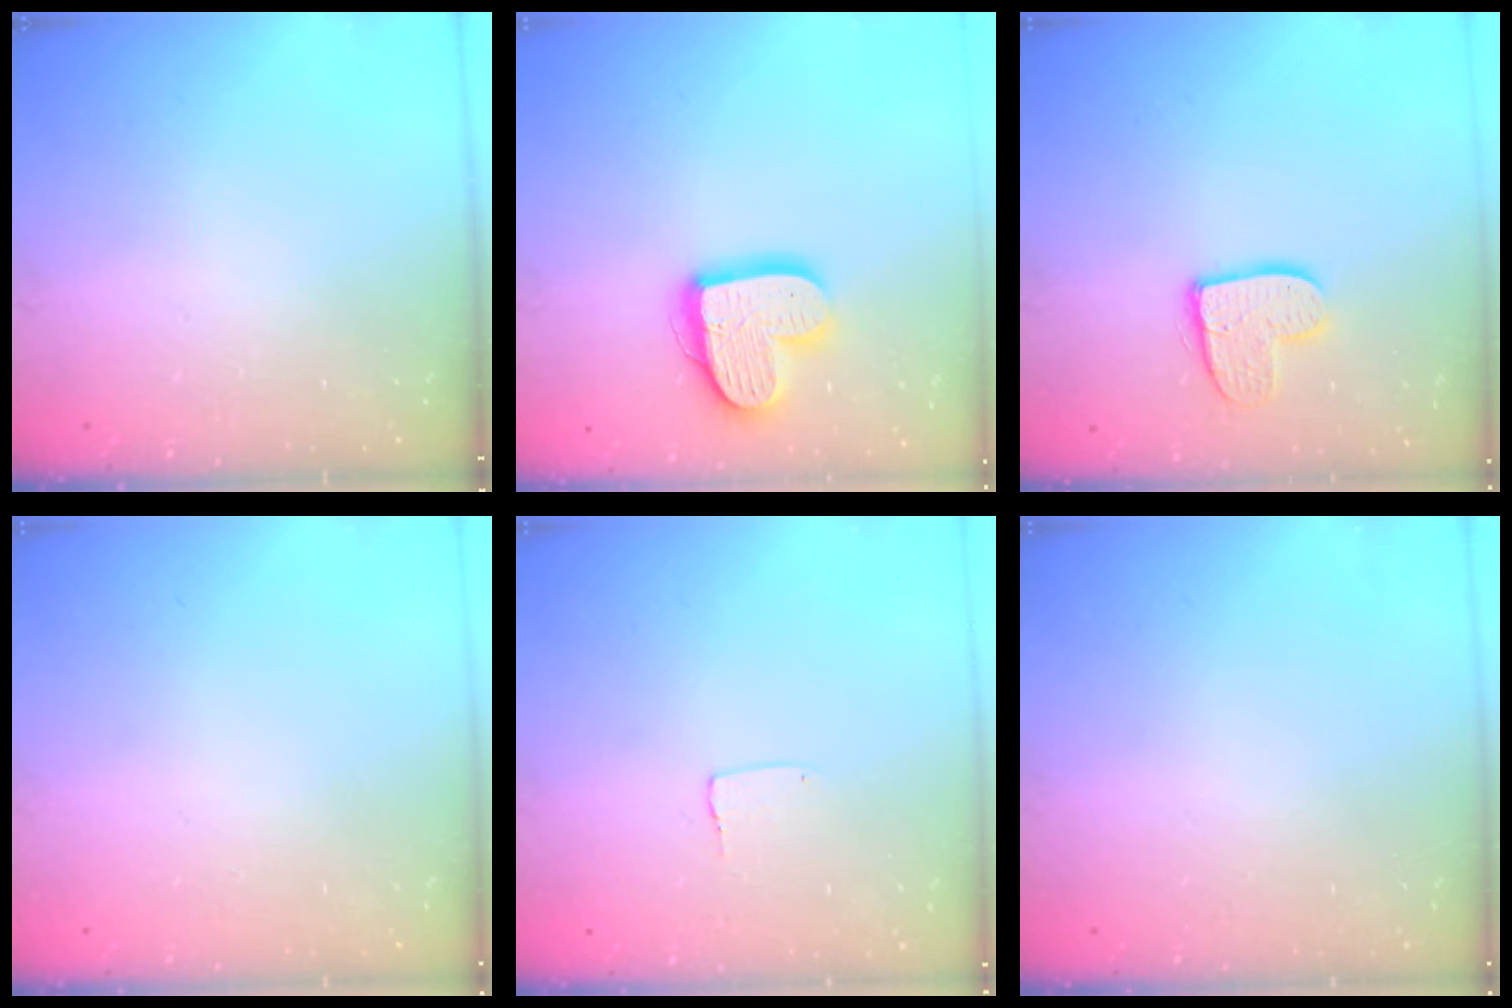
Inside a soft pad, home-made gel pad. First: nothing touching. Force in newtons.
{"total": 16.1, "press": 16.1, "slide": 1.3}
{"total": 11.6, "press": 11.6, "slide": 1.0}
{"total": 0.0}
{"total": 3.8, "press": 3.8, "slide": 0.1}
{"total": 0.0}